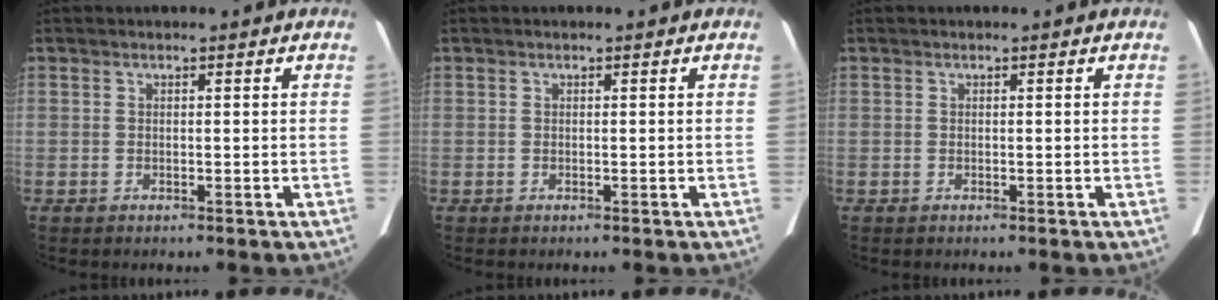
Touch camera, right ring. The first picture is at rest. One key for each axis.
{"total": 0.0}
{"total": 0.0}